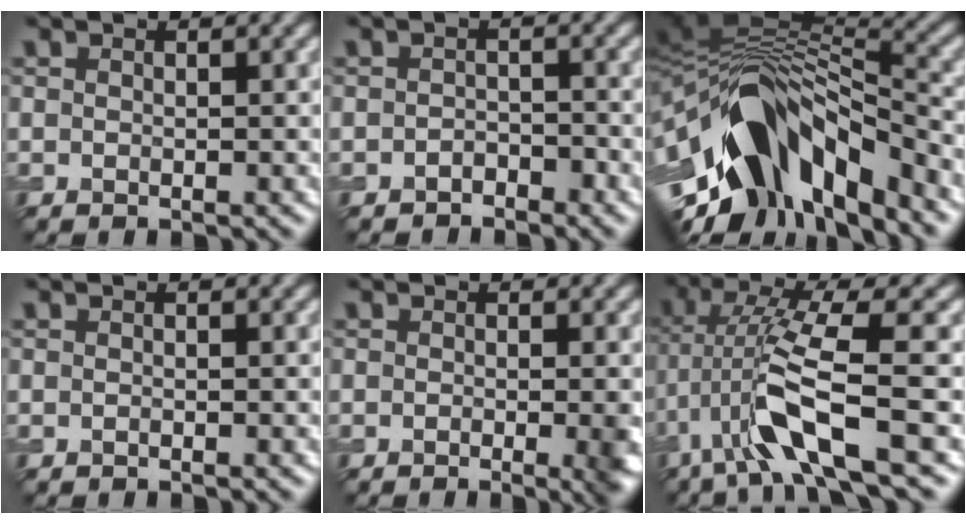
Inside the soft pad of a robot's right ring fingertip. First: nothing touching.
{"total": 1.4, "force": [-1.2, 0.6, 0.3], "torque": [-0.005, 0.006, -0.023]}
{"total": 13.6, "force": [-4.2, 7.4, 10.6], "torque": [-0.196, 0.006, -0.066]}
{"total": 0.0}
{"total": 2.8, "force": [-0.6, 0.7, 2.6], "torque": [-0.035, -0.007, -0.009]}
{"total": 7.4, "force": [-1.7, 1.2, 7.1], "torque": [-0.143, 0.008, -0.038]}